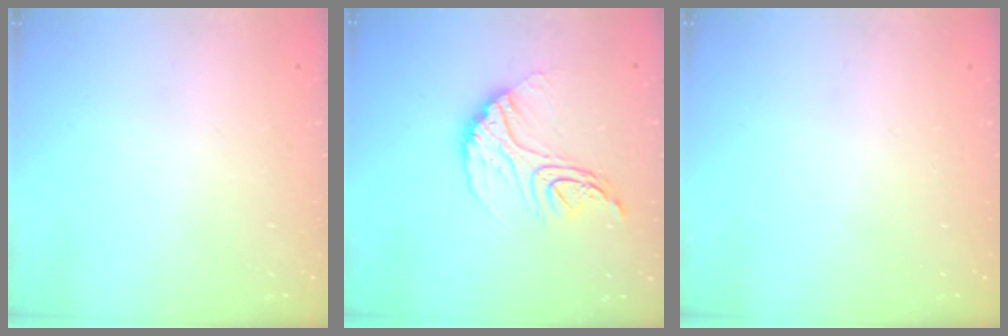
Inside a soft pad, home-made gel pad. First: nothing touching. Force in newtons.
{"total": 14.5, "press": 14.5, "slide": 1.0}
{"total": 0.0}